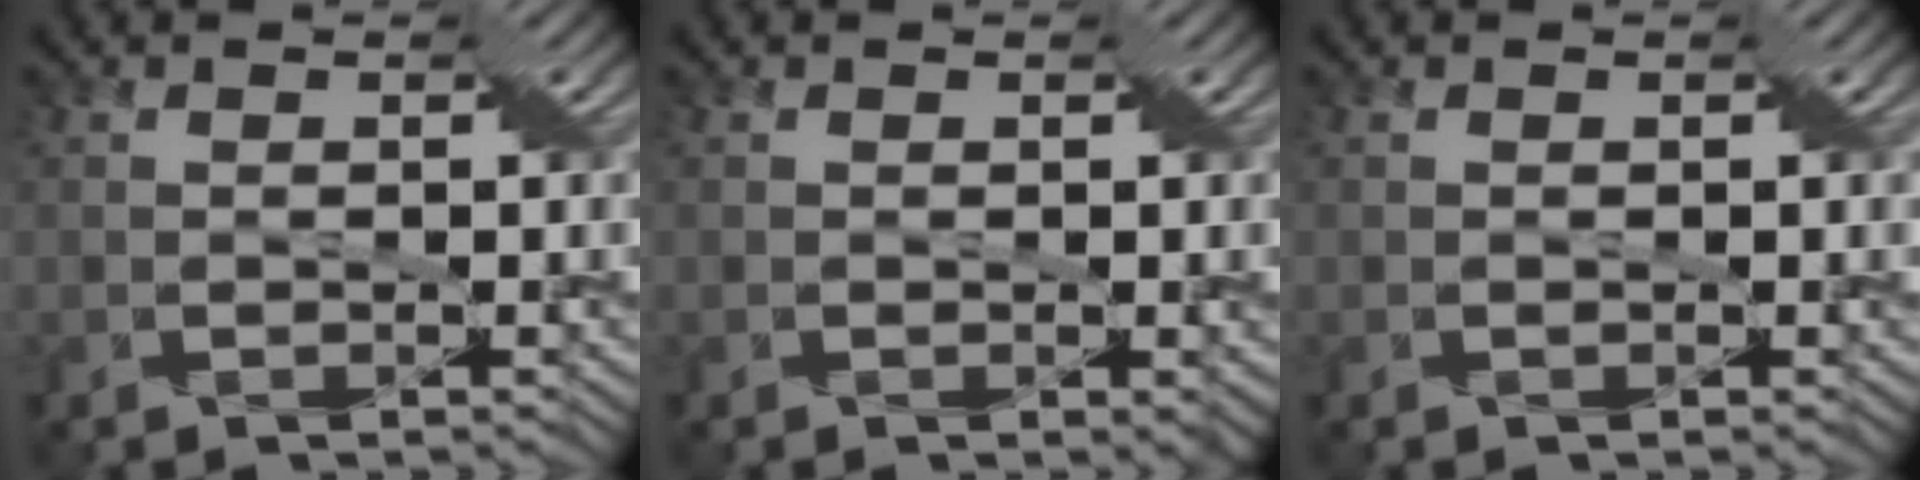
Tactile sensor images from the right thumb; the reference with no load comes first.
{"total": 1.3, "force": [0.1, 0.8, 1.0], "torque": [-0.005, -0.004, 0.005]}
{"total": 0.0}